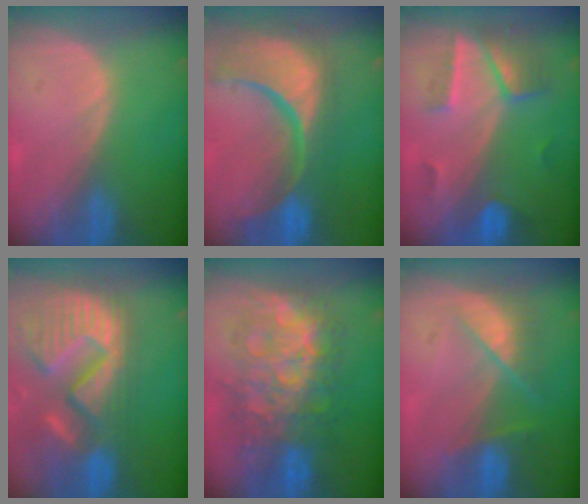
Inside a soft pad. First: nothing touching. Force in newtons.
{"total": 15.4, "press": 12.1, "slide": 9.6}
{"total": 7.2, "press": 6.3, "slide": 3.4}
{"total": 14.7, "press": 12.3, "slide": 8.2}
{"total": 12.3, "press": 12.3, "slide": 1.3}
{"total": 7.3, "press": 6.5, "slide": 3.2}